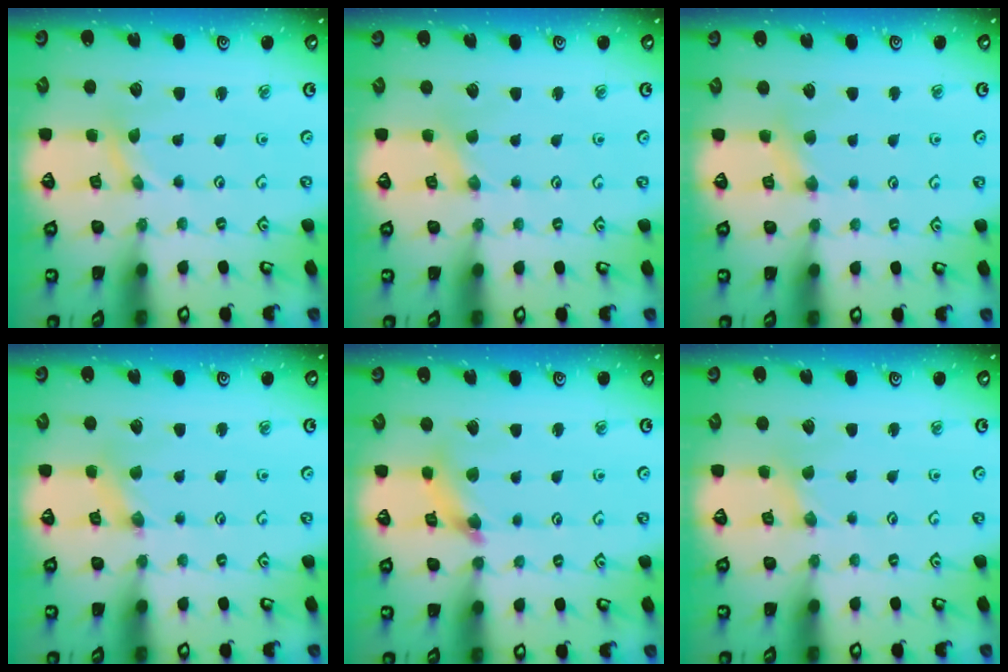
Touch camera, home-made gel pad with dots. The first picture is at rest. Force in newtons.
{"total": 0.0}
{"total": 4.3, "press": 4.3, "slide": 0.6}
{"total": 1.3, "press": 1.3, "slide": 0.2}
{"total": 6.2, "press": 6.2, "slide": 0.7}
{"total": 1.1, "press": 1.1, "slide": 0.2}